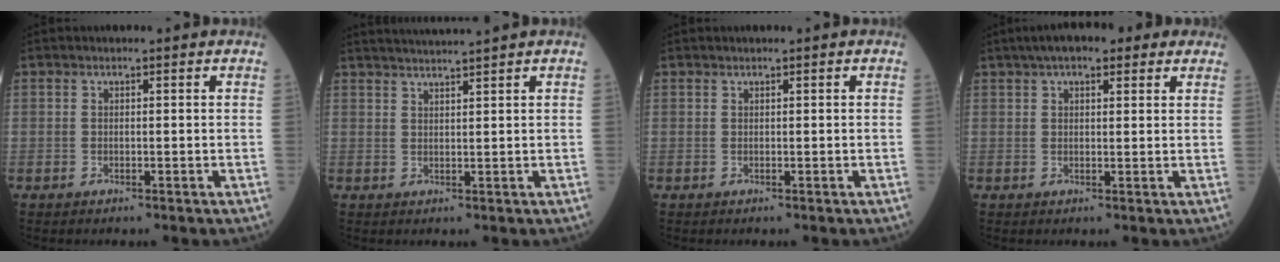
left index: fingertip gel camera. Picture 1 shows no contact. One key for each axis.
{"total": 5.6, "fx": 5.2, "fy": -1.3, "fz": 1.8, "tx": -0.029, "ty": 0.017, "tz": 0.088}
{"total": 0.0}
{"total": 9.0, "fx": 6.3, "fy": 3.1, "fz": 5.6, "tx": -0.079, "ty": 0.043, "tz": 0.094}